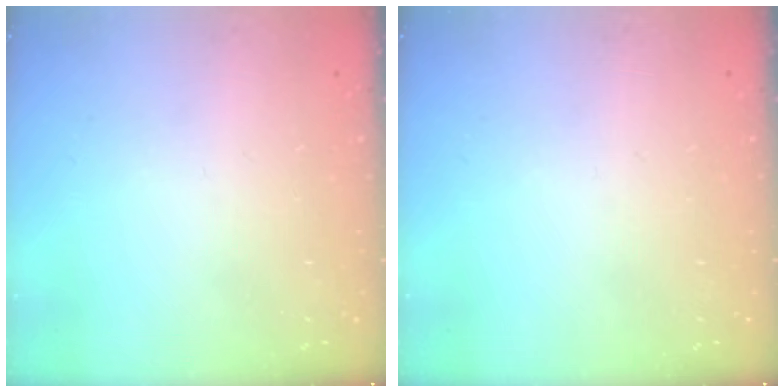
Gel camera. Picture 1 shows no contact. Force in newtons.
{"total": 0.0}